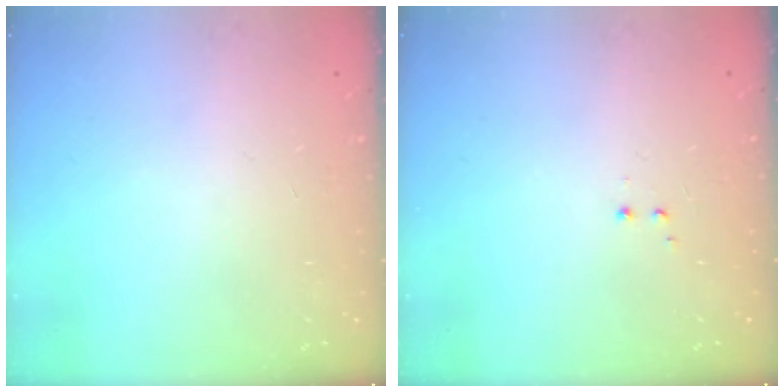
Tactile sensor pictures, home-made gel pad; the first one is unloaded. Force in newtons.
{"total": 1.2, "press": 1.0, "slide": 0.6}